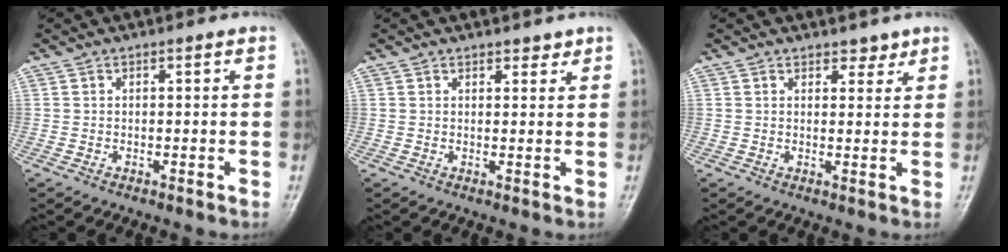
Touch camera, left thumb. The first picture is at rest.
{"total": 1.8, "force": [1.5, 0.9, 0.5], "torque": [0.006, -0.010, 0.018]}
{"total": 2.4, "force": [1.9, 1.3, 0.6], "torque": [0.010, -0.012, 0.023]}